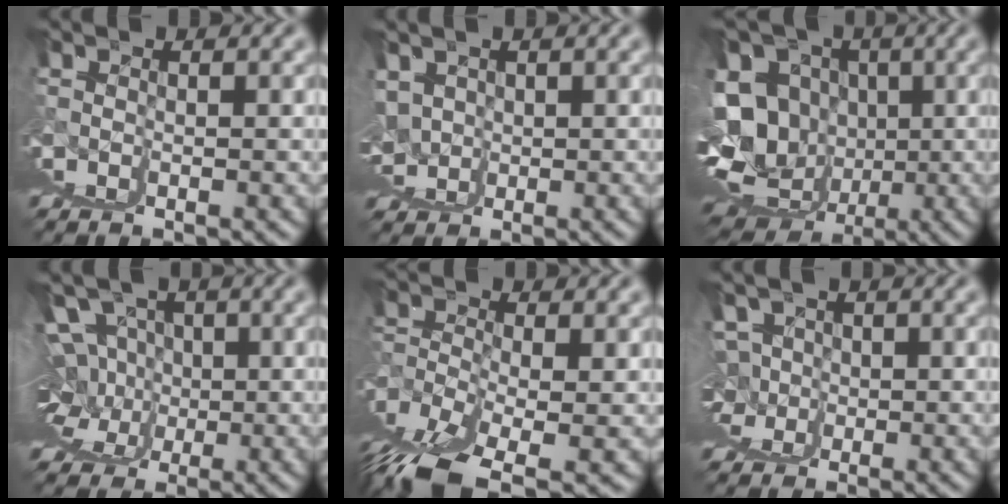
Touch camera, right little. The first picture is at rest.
{"total": 5.2, "force": [2.3, 3.9, 2.6], "torque": [-0.041, -0.023, 0.046]}
{"total": 12.0, "force": [3.0, 7.0, 9.3], "torque": [-0.109, -0.017, 0.054]}
{"total": 5.5, "force": [1.6, 3.4, 4.0], "torque": [-0.054, -0.029, 0.047]}
{"total": 4.4, "force": [2.3, -3.1, 1.9], "torque": [-0.019, 0.015, 0.051]}
{"total": 2.4, "force": [2.1, -0.3, 1.1], "torque": [-0.015, -0.013, 0.046]}